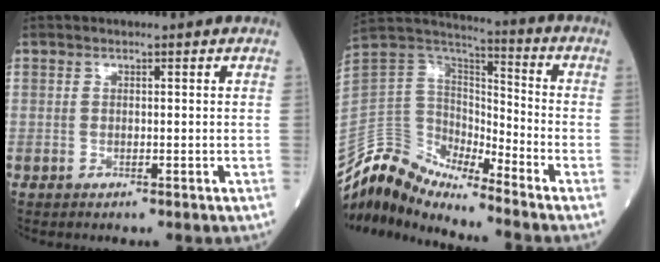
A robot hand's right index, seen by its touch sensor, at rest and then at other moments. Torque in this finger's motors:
{"motor_torque": [-0.26, -0.21, -1.02, -0.21]}